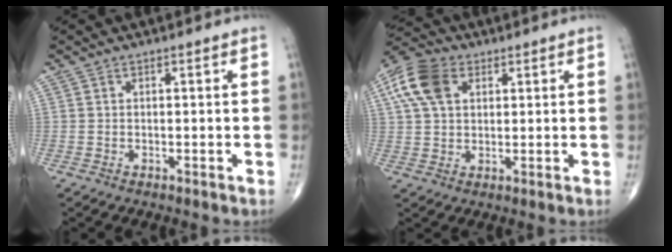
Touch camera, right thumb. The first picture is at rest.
{"total": 10.4, "force": [3.7, 6.9, 6.9], "torque": [-0.134, 0.010, 0.065]}